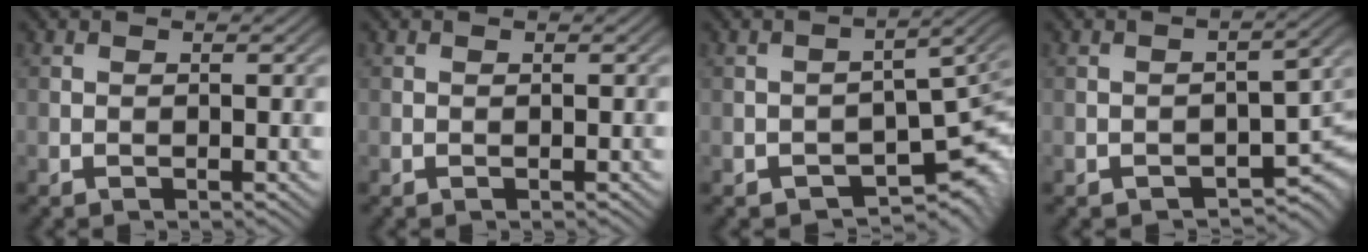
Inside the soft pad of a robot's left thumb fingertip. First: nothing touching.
{"total": 0.0}
{"total": 7.7, "force": [-3.2, 4.2, 5.6], "torque": [-0.065, -0.021, -0.044]}
{"total": 6.2, "force": [-2.6, 3.3, 4.6], "torque": [-0.055, -0.013, -0.036]}